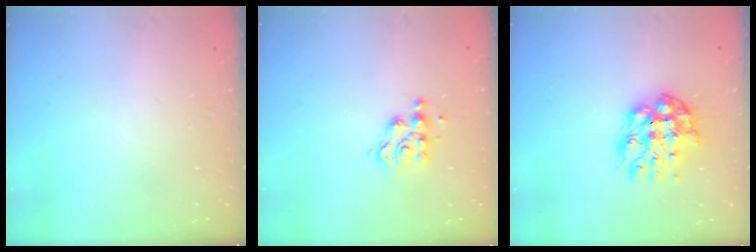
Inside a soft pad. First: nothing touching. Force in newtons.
{"total": 6.3, "press": 6.3, "slide": 0.2}
{"total": 12.2, "press": 12.2, "slide": 1.1}